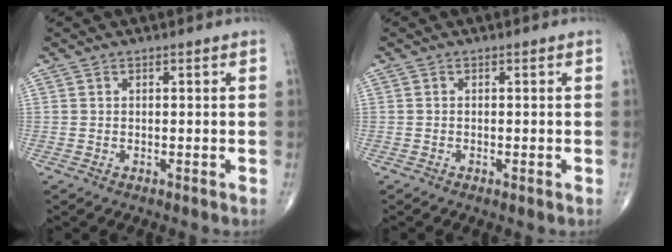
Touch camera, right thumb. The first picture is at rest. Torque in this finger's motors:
{"motor_torque": [0.16, 0.01, -0.23, -0.09, 0.04]}